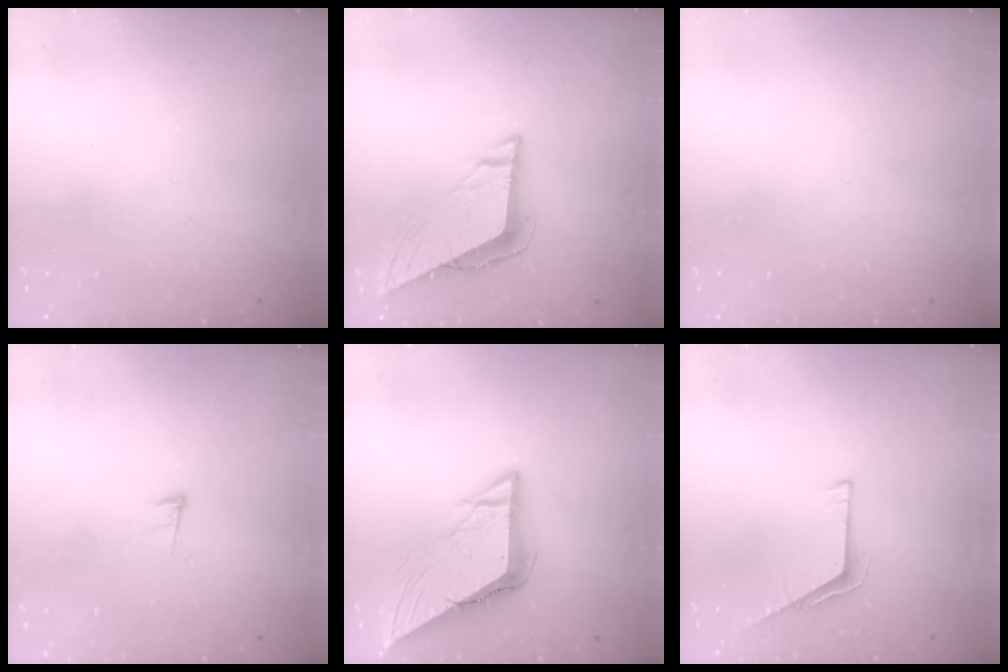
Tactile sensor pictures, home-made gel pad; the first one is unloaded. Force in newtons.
{"total": 8.3, "press": 8.2, "slide": 1.5}
{"total": 0.0}
{"total": 8.9, "press": 8.8, "slide": 1.6}
{"total": 10.7, "press": 10.6, "slide": 1.3}
{"total": 5.4, "press": 5.3, "slide": 0.6}